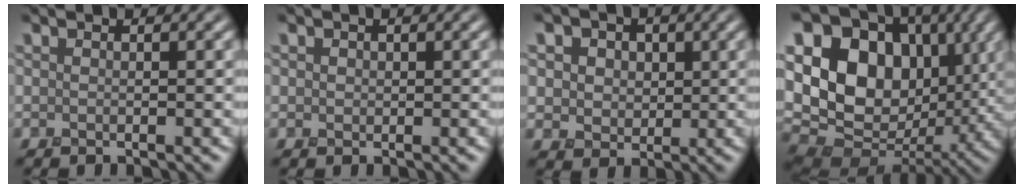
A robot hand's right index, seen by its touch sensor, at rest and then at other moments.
{"total": 0.7, "force": [0.1, 0.7, 0.1], "torque": [-0.003, -0.002, 0.003]}
{"total": 6.0, "force": [2.0, 4.9, 2.8], "torque": [-0.053, 0.016, 0.016]}
{"total": 16.2, "force": [3.1, 12.0, 10.4], "torque": [-0.187, 0.013, 0.061]}